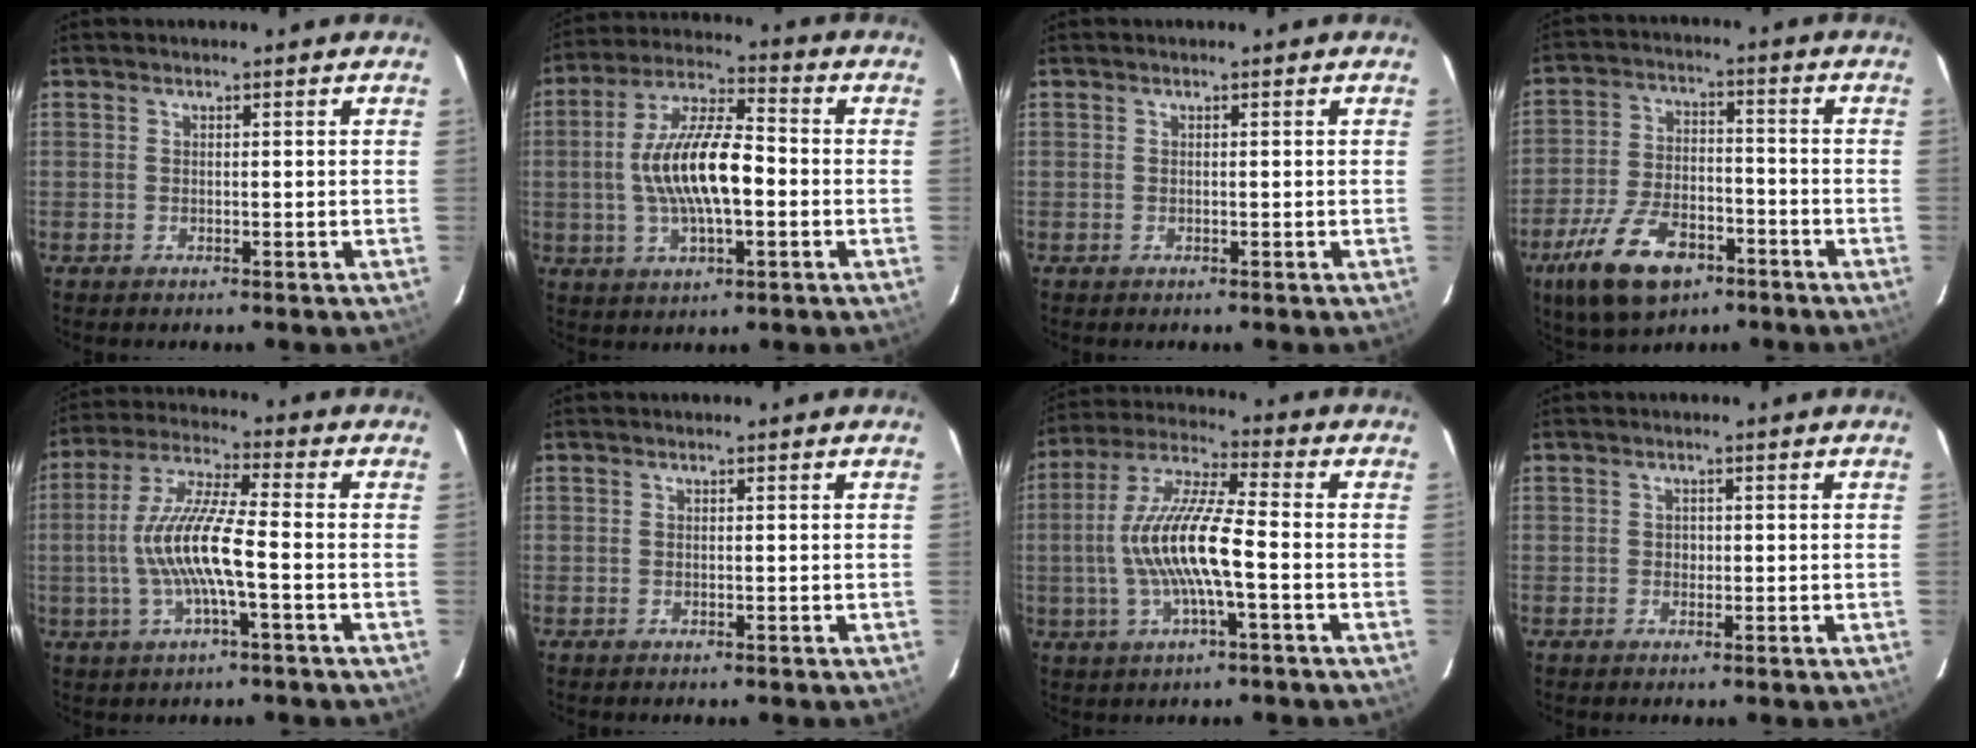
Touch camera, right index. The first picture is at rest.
{"total": 14.2, "force": [-1.4, 4.8, 13.3], "torque": [-0.258, 0.009, -0.027]}
{"total": 0.0}
{"total": 15.3, "force": [-9.0, 7.5, 9.9], "torque": [-0.216, -0.016, -0.154]}
{"total": 11.8, "force": [-2.3, 1.4, 11.5], "torque": [-0.236, 0.004, -0.045]}
{"total": 0.0}
{"total": 13.5, "force": [-2.3, 2.0, 13.2], "torque": [-0.266, 0.005, -0.046]}
{"total": 1.1, "force": [-0.2, 1.1, 0.2], "torque": [0.000, 0.001, -0.002]}